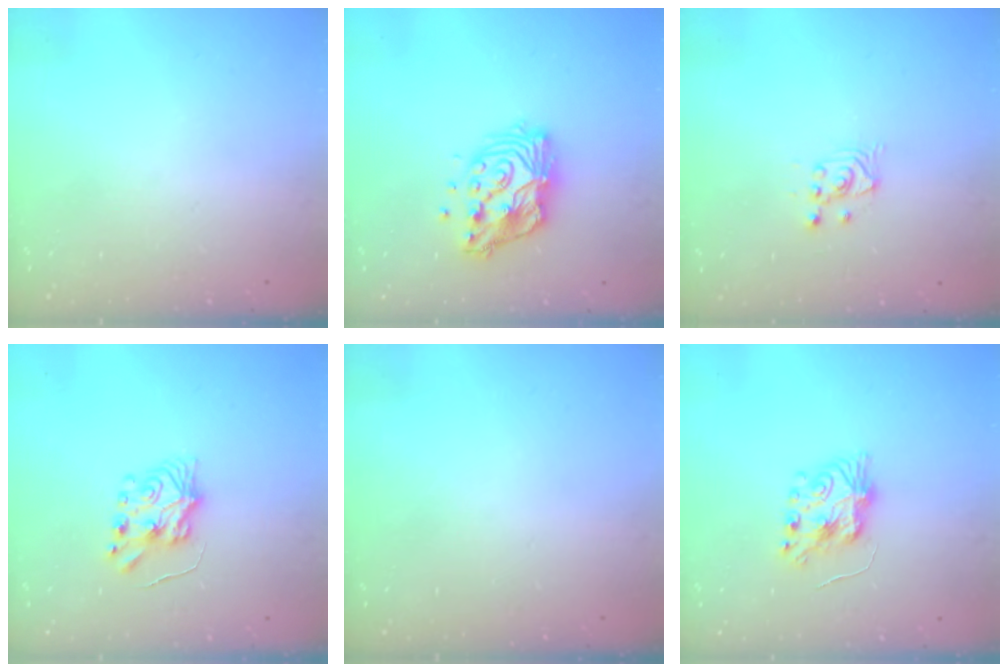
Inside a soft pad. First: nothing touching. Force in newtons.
{"total": 13.0, "press": 13.0, "slide": 1.1}
{"total": 2.6, "press": 2.6, "slide": 0.1}
{"total": 7.3, "press": 7.3, "slide": 0.7}
{"total": 0.0}
{"total": 8.7, "press": 8.6, "slide": 0.6}